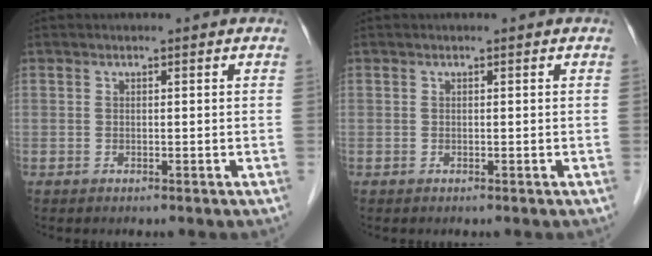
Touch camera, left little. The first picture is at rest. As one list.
[{"total": 0.0}]